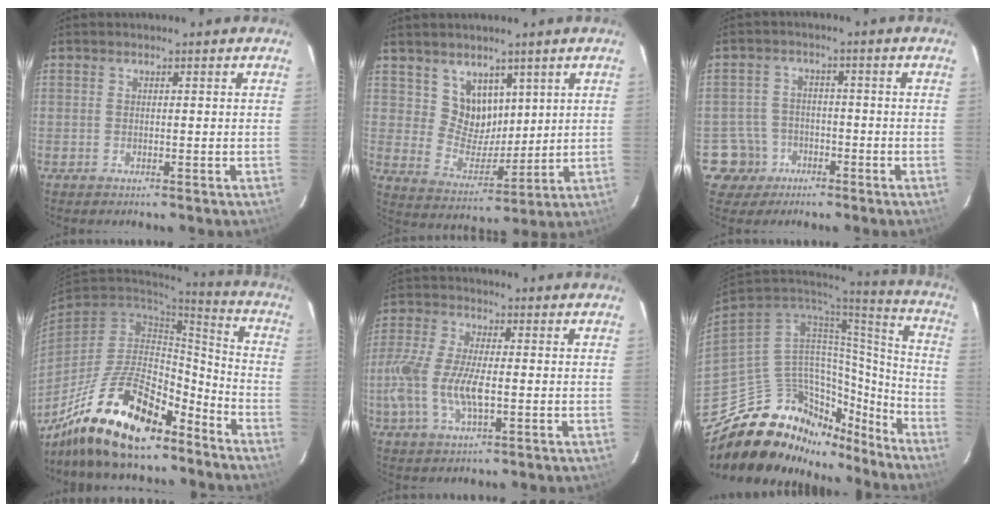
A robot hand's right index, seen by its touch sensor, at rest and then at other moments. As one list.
[{"total": 8.1, "force": [4.6, 6.2, 2.5], "torque": [-0.040, 0.001, 0.100]}, {"total": 6.1, "force": [-3.0, 5.3, -0.1], "torque": [-0.017, 0.025, -0.050]}, {"total": 20.8, "force": [-14.7, 8.3, 12.2], "torque": [-0.244, 0.001, -0.245]}, {"total": 11.3, "force": [-2.1, 4.4, 10.2], "torque": [-0.226, 0.000, -0.043]}, {"total": 26.6, "force": [-19.7, 14.1, 10.9], "torque": [-0.204, 0.042, -0.288]}]